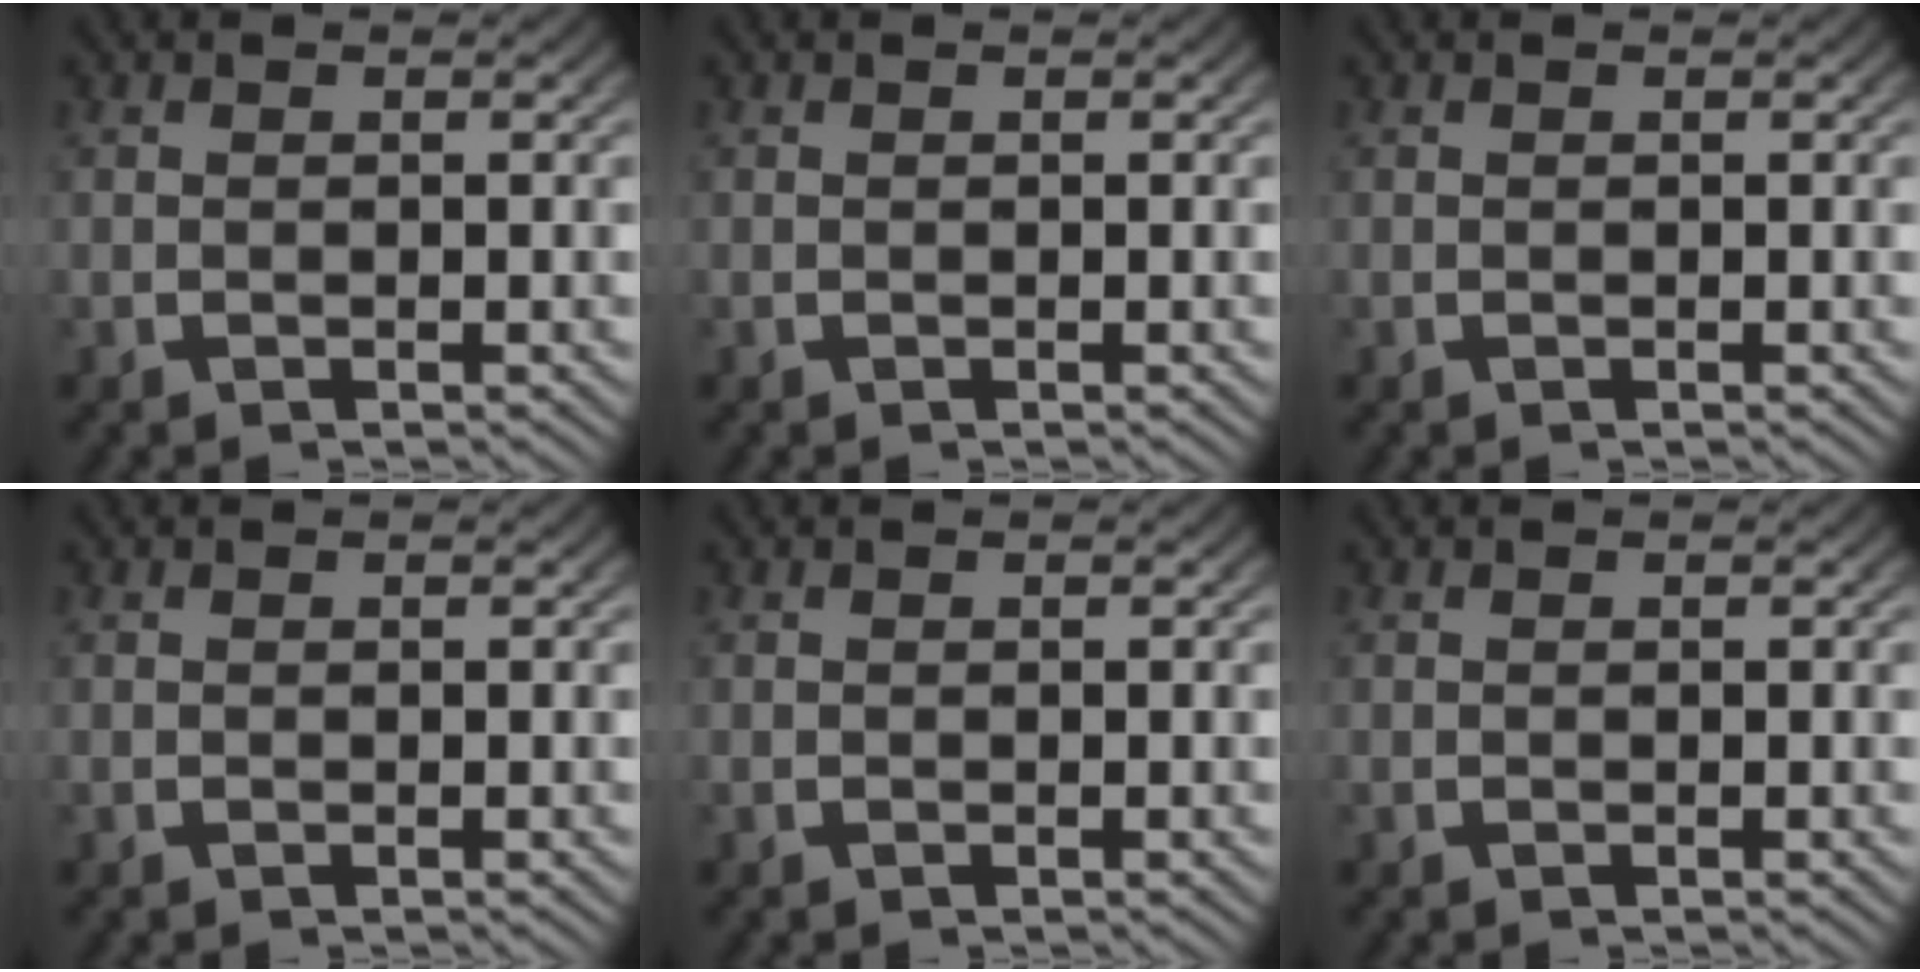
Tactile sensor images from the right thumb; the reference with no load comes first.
{"total": 0.0}
{"total": 0.0}
{"total": 0.0}
{"total": 0.0}
{"total": 0.0}